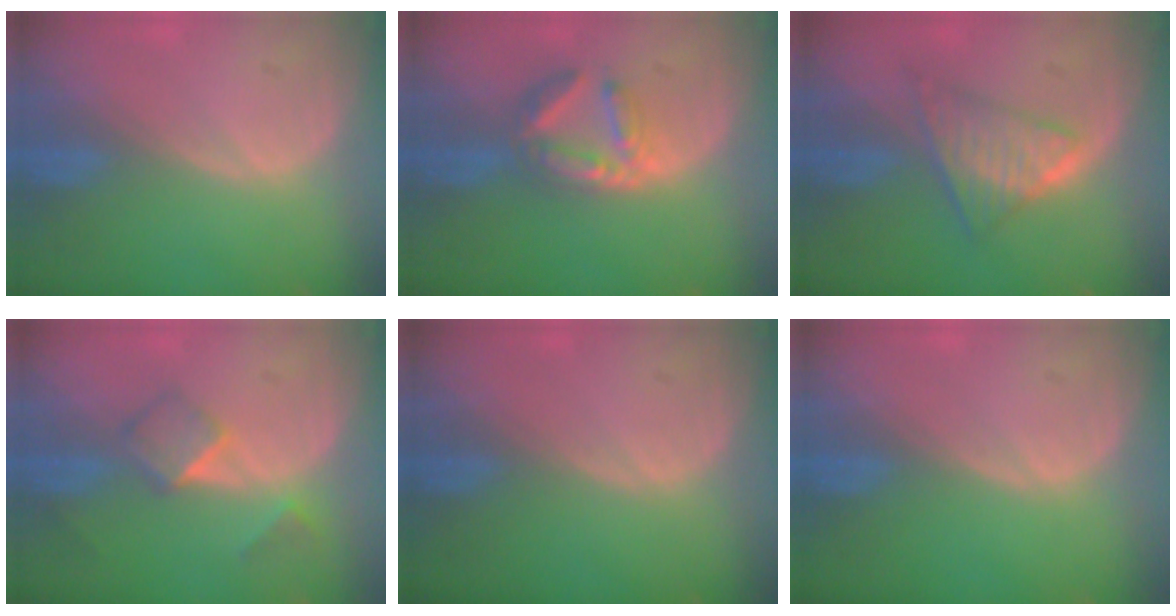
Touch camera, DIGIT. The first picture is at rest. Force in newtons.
{"total": 6.0, "press": 5.7, "slide": 2.1}
{"total": 6.2, "press": 5.7, "slide": 2.5}
{"total": 5.1, "press": 4.4, "slide": 2.6}
{"total": 0.0}
{"total": 0.0}